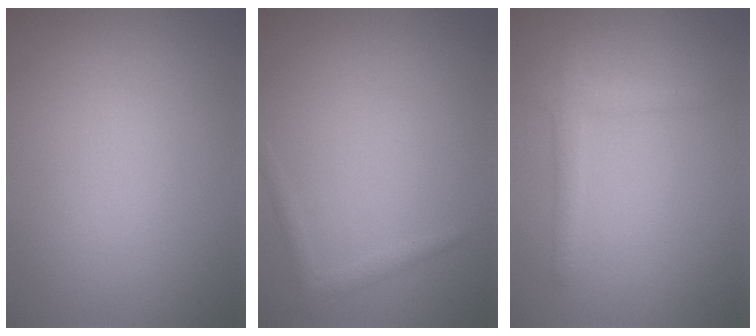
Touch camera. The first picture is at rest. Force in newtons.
{"total": 1.1, "press": 1.1, "slide": 0.0}
{"total": 2.0, "press": 1.9, "slide": 0.1}